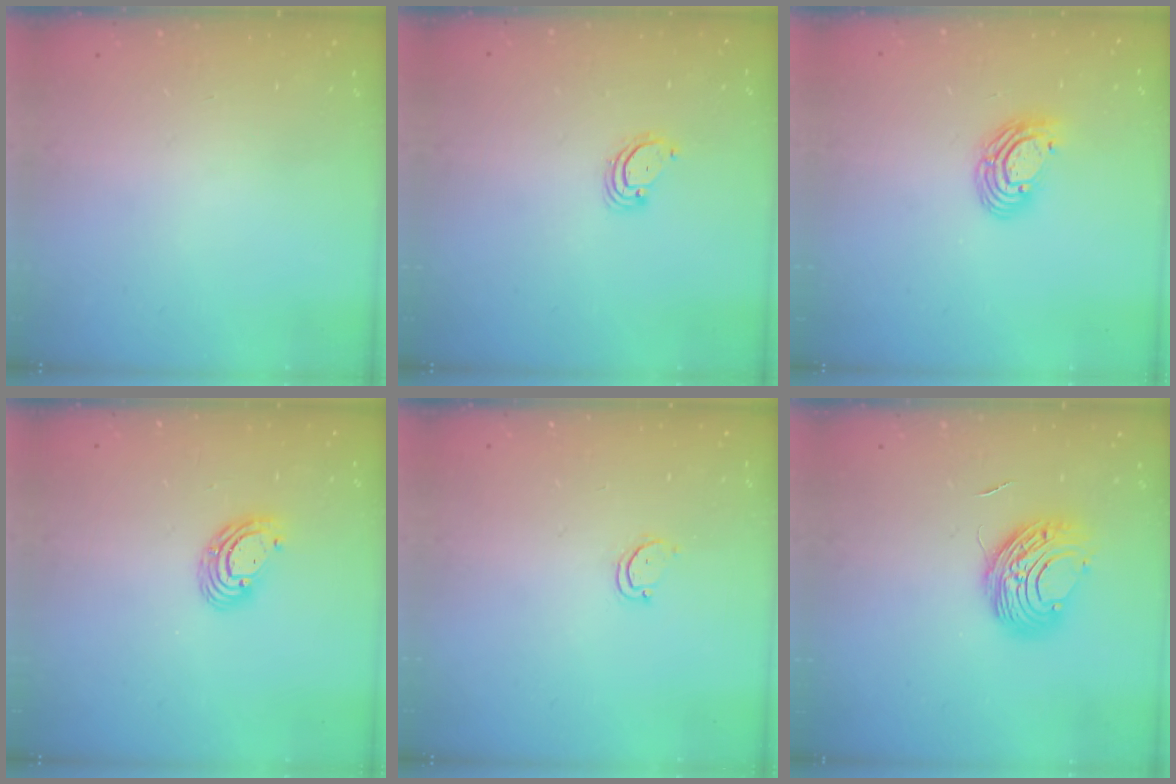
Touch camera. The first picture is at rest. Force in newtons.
{"total": 2.9, "press": 2.9, "slide": 0.3}
{"total": 7.9, "press": 7.8, "slide": 1.2}
{"total": 6.7, "press": 6.6, "slide": 0.8}
{"total": 2.7, "press": 2.7, "slide": 0.3}
{"total": 9.1, "press": 9.1, "slide": 0.5}